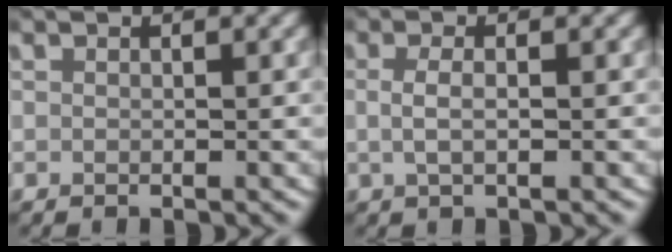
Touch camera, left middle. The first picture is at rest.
{"total": 1.8, "force": [-0.1, 0.5, 1.7], "torque": [-0.041, -0.003, 0.001]}